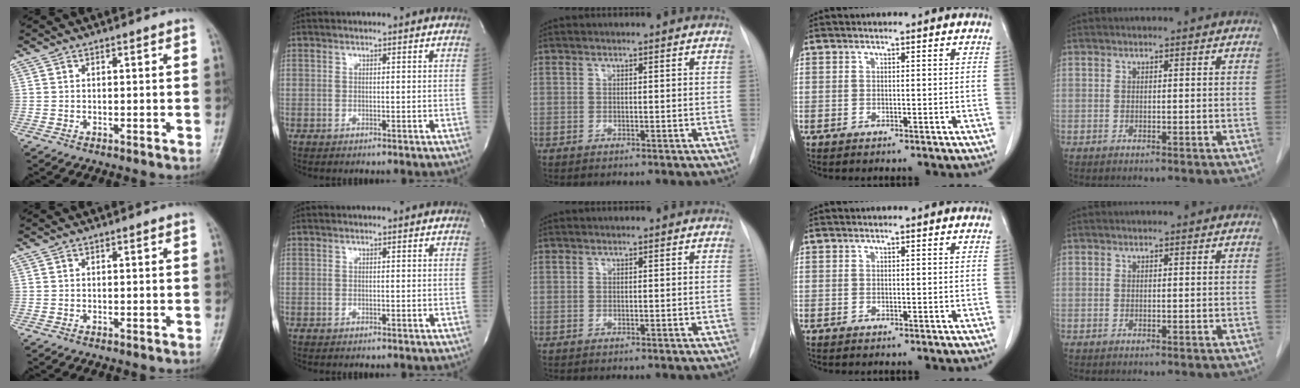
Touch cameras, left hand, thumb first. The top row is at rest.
{}